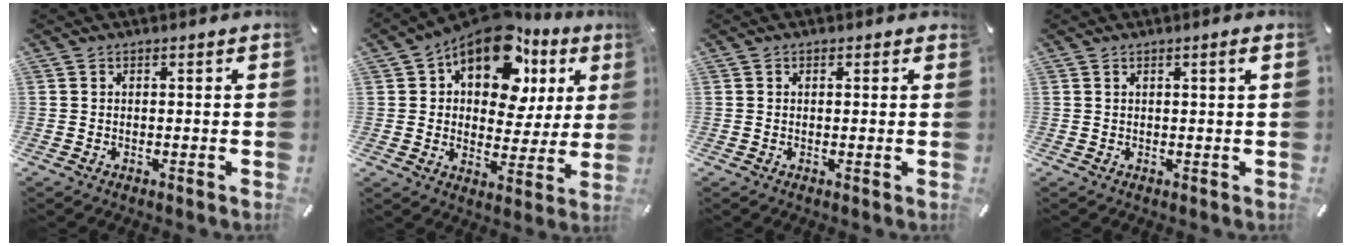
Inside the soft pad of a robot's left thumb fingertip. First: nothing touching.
{"total": 16.8, "force": [9.1, 9.6, 10.4], "torque": [-0.161, -0.048, 0.157]}
{"total": 0.7, "force": [0.3, 0.5, 0.4], "torque": [0.001, 0.000, 0.002]}
{"total": 1.8, "force": [0.7, 0.0, 1.7], "torque": [-0.033, 0.000, 0.010]}